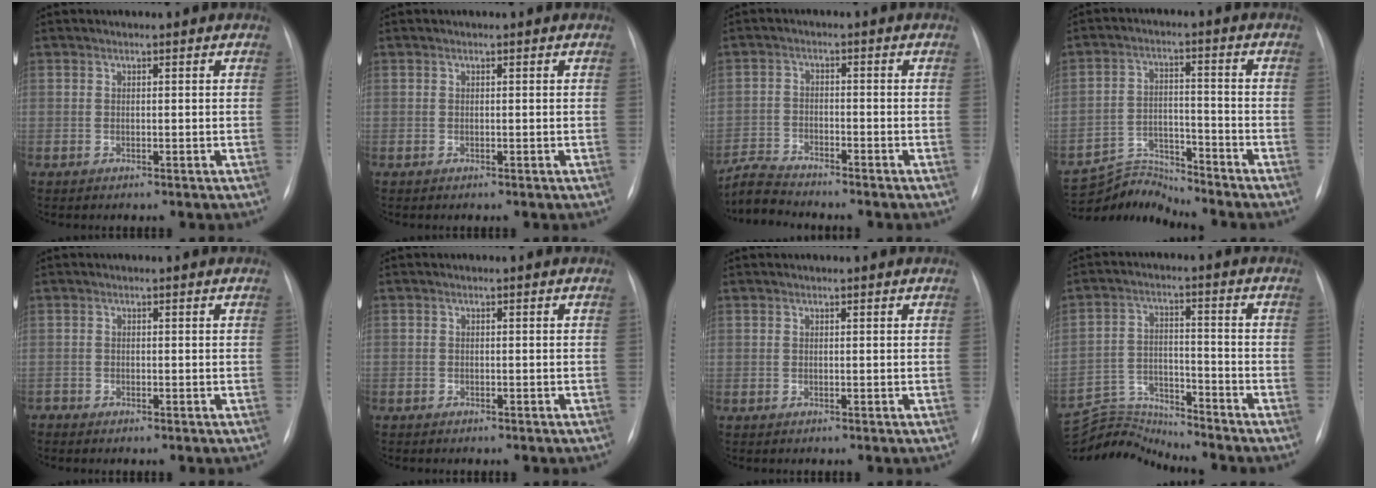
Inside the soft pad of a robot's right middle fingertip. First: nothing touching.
{"total": 0.0}
{"total": 2.2, "force": [-2.2, 0.0, 0.3], "torque": [-0.009, -0.008, -0.045]}
{"total": 7.0, "force": [-6.7, -0.6, -1.8], "torque": [0.026, 0.016, -0.120]}
{"total": 0.6, "force": [-0.5, 0.2, 0.0], "torque": [0.003, 0.001, -0.013]}
{"total": 1.0, "force": [-0.7, 0.6, 0.3], "torque": [-0.002, 0.003, -0.008]}
{"total": 0.0}
{"total": 9.5, "force": [-9.4, -0.8, -1.3], "torque": [0.012, 0.029, -0.174]}